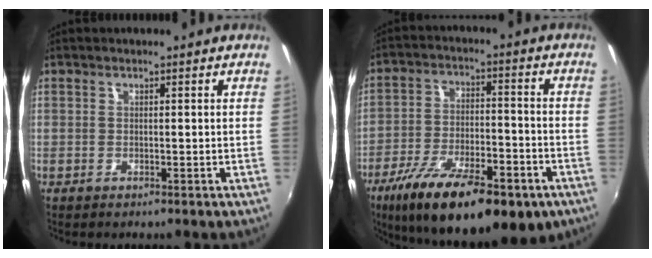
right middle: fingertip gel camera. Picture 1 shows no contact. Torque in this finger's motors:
{"motor_torque": [1.54, -0.60, 0.46, 0.21]}